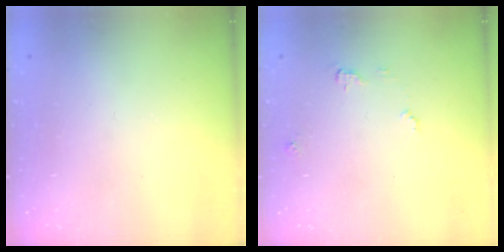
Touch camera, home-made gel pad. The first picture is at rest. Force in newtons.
{"total": 4.9, "press": 4.9, "slide": 0.5}